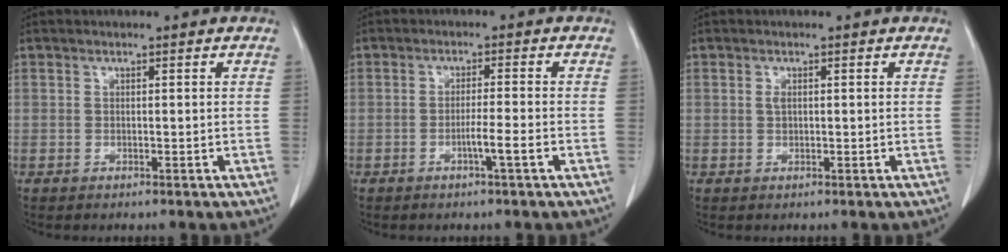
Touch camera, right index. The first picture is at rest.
{"total": 3.1, "force": [-1.4, -0.6, 2.7], "torque": [-0.046, -0.003, -0.026]}
{"total": 0.9, "force": [0.2, 0.4, 0.7], "torque": [-0.015, 0.000, 0.002]}